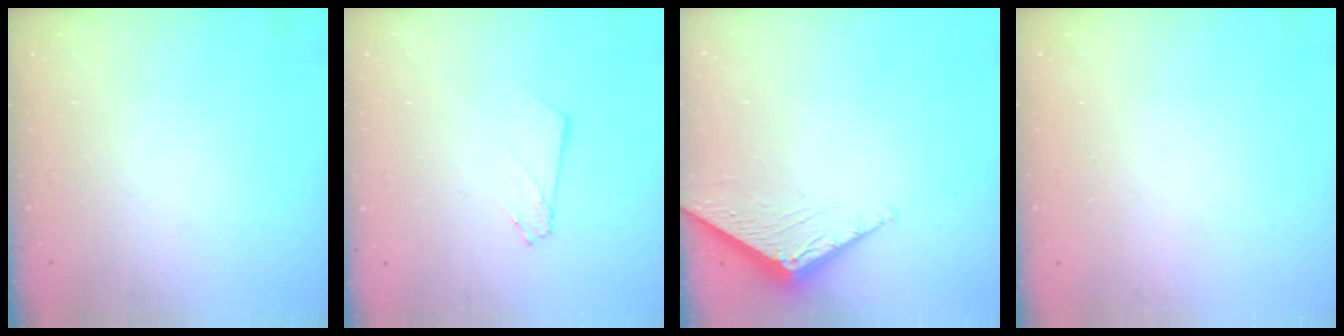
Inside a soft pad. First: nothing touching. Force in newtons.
{"total": 2.5, "press": 2.5, "slide": 0.2}
{"total": 2.7, "press": 2.7, "slide": 0.3}
{"total": 0.0}